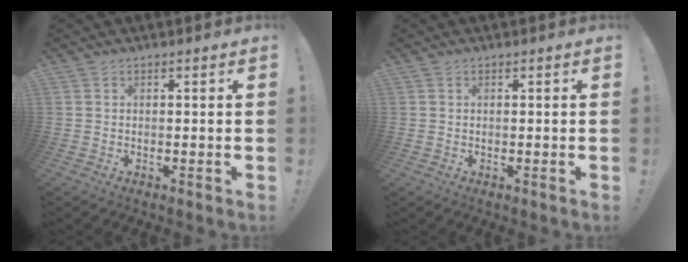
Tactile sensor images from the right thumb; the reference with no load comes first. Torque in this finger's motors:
{"motor_torque": [1.85, 1.90, 0.91, -1.09, 0.42]}